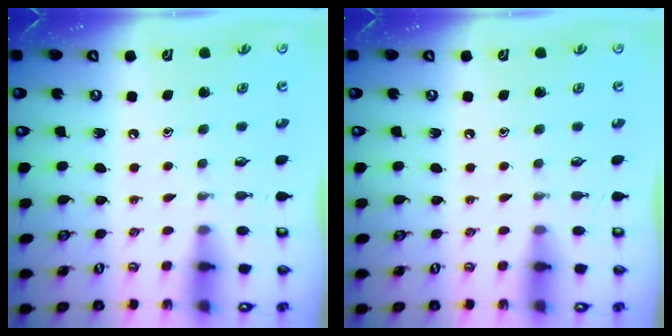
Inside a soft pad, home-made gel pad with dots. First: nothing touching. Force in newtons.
{"total": 0.0}